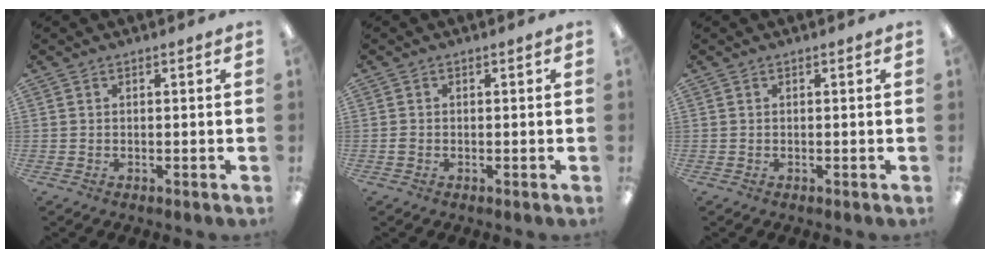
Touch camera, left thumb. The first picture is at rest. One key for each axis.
{"total": 0.8, "fx": -0.3, "fy": 0.6, "fz": 0.5, "tx": -0.009, "ty": 0.002, "tz": -0.008}
{"total": 0.0}